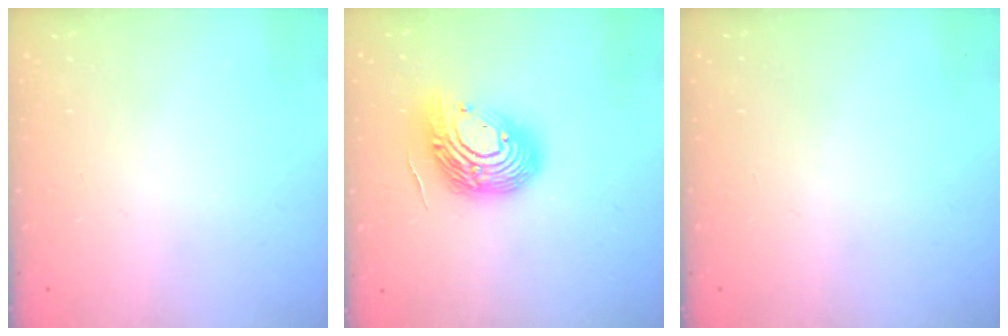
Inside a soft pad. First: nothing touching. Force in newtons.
{"total": 15.7, "press": 15.7, "slide": 1.1}
{"total": 0.0}